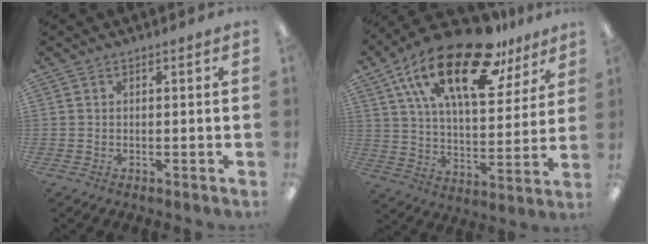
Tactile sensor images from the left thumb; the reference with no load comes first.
{"total": 25.2, "force": [15.4, 10.3, 17.2], "torque": [-0.295, -0.080, 0.261]}